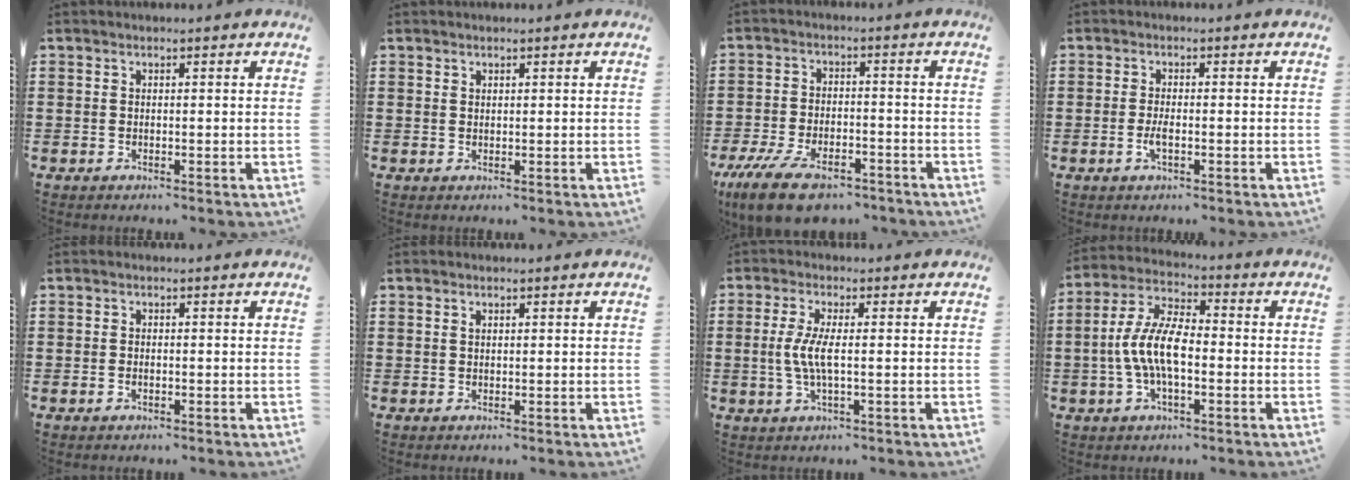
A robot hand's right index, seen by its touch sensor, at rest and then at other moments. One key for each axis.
{"total": 0.7, "fx": 0.5, "fy": 0.4, "fz": 0.1, "tx": -0.003, "ty": 0.001, "tz": 0.011}
{"total": 8.6, "fx": -6.3, "fy": 2.9, "fz": 5.0, "tx": -0.107, "ty": 0.008, "tz": -0.119}
{"total": 2.3, "fx": -0.7, "fy": 0.7, "fz": 2.1, "tx": -0.045, "ty": -0.003, "tz": -0.014}
{"total": 1.0, "fx": -0.2, "fy": 0.5, "fz": 0.8, "tx": -0.016, "ty": 0.002, "tz": -0.005}
{"total": 0.7, "fx": 0.4, "fy": 0.4, "fz": 0.4, "tx": -0.009, "ty": 0.003, "tz": 0.008}
{"total": 4.4, "fx": -0.2, "fy": 0.7, "fz": 4.4, "tx": -0.109, "ty": -0.011, "tz": -0.016}
{"total": 9.1, "fx": -1.6, "fy": 4.0, "fz": 8.0, "tx": -0.187, "ty": -0.004, "tz": -0.037}